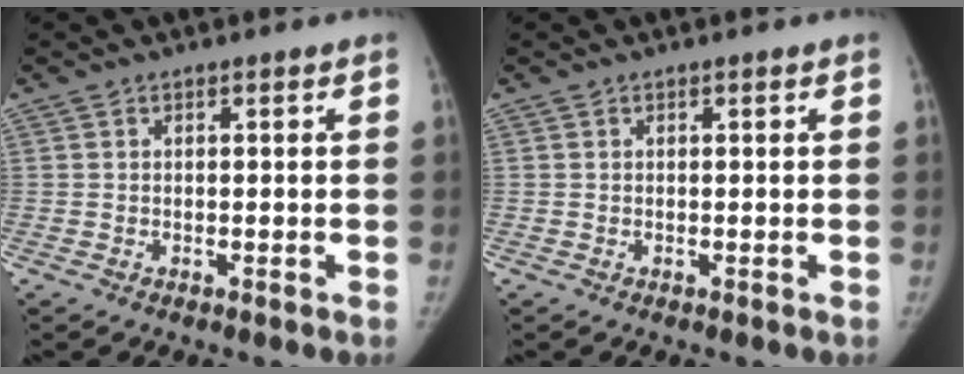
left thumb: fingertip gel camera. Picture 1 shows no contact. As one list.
[{"total": 0.0}]